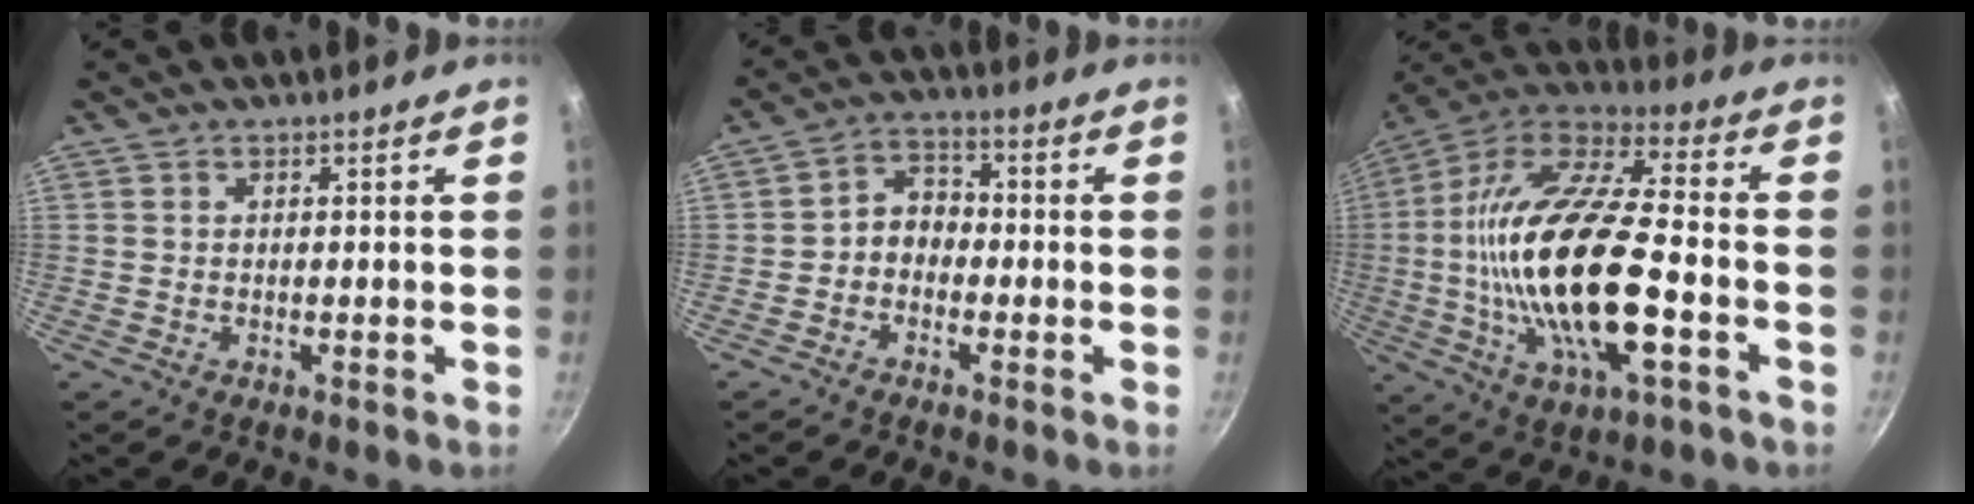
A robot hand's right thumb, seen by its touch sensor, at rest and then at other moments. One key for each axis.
{"total": 4.8, "fx": -1.5, "fy": 3.8, "fz": 2.6, "tx": -0.022, "ty": 0.029, "tz": -0.038}
{"total": 25.9, "fx": -3.9, "fy": 9.7, "fz": 23.7, "tx": -0.455, "ty": 0.021, "tz": -0.083}